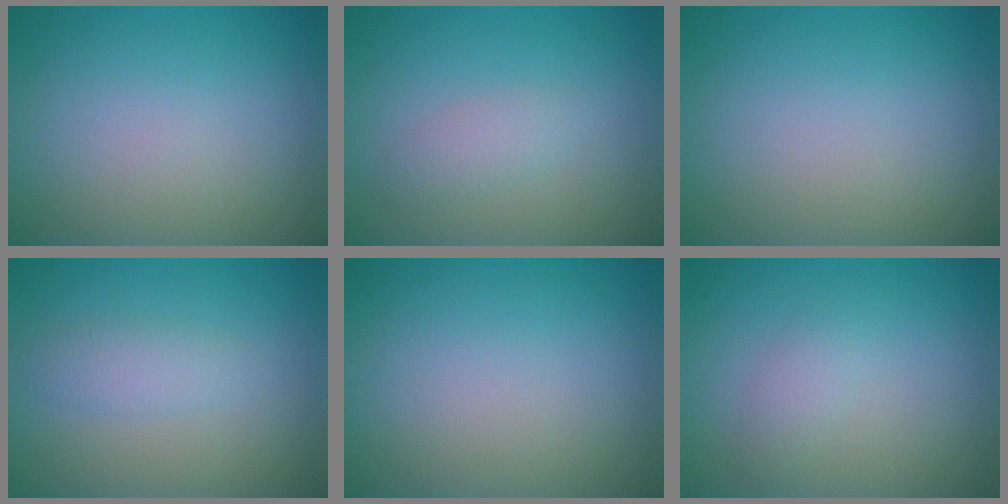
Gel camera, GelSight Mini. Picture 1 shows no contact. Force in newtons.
{"total": 1.5, "press": 1.5, "slide": 0.1}
{"total": 0.0}
{"total": 1.8, "press": 1.8, "slide": 0.1}
{"total": 0.0}
{"total": 1.3, "press": 1.3, "slide": 0.0}